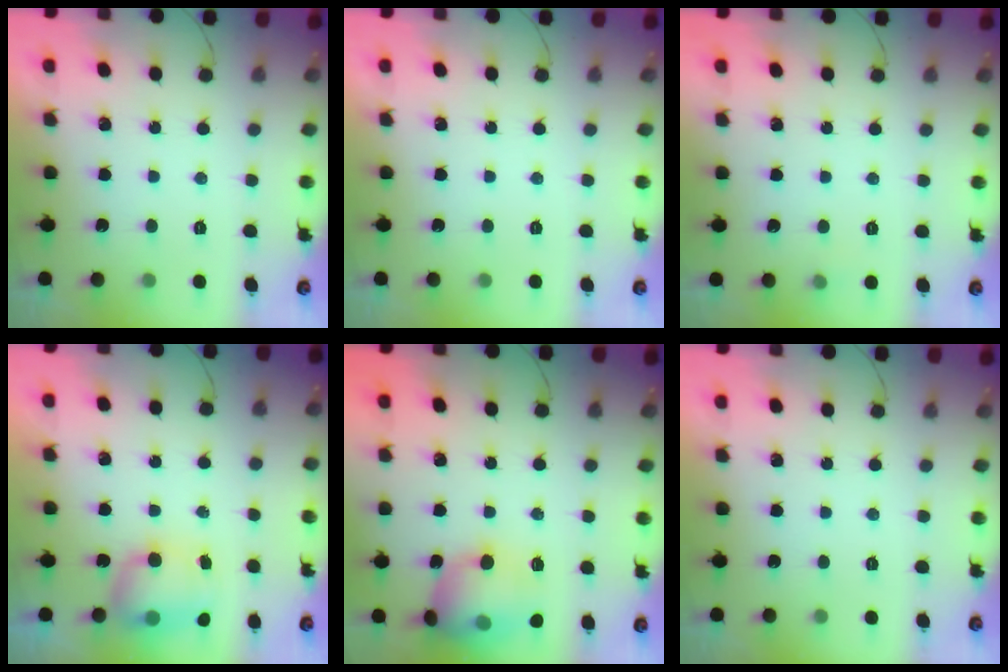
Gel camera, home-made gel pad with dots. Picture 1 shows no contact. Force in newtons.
{"total": 0.0}
{"total": 3.6, "press": 3.4, "slide": 1.3}
{"total": 8.3, "press": 8.3, "slide": 0.9}
{"total": 19.2, "press": 17.4, "slide": 8.2}
{"total": 0.0}